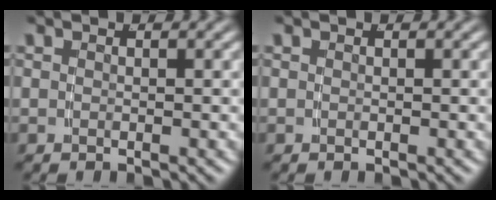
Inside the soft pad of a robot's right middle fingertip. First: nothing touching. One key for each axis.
{"total": 0.0}